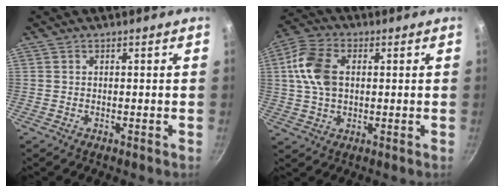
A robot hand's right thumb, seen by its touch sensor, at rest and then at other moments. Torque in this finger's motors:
{"motor_torque": [0.06, 0.07, 0.60, 0.14, 0.11]}